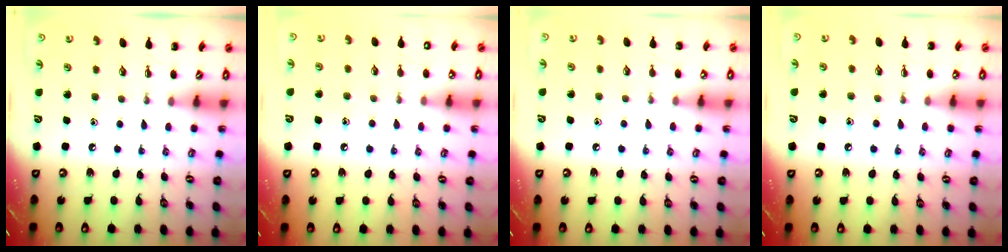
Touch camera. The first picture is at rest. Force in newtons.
{"total": 7.8, "press": 7.6, "slide": 1.9}
{"total": 5.1, "press": 4.8, "slide": 1.6}
{"total": 7.5, "press": 7.3, "slide": 2.0}